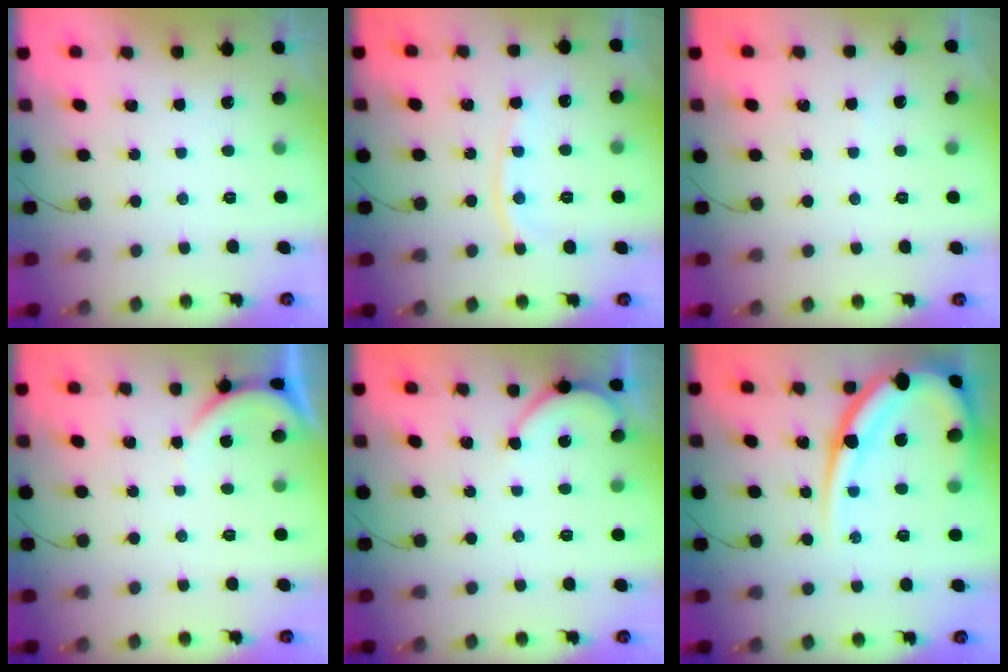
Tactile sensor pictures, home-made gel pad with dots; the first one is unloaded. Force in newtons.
{"total": 8.7, "press": 8.6, "slide": 1.2}
{"total": 2.1, "press": 2.1, "slide": 0.3}
{"total": 2.8, "press": 2.8, "slide": 0.5}
{"total": 4.2, "press": 4.2, "slide": 0.5}
{"total": 17.7, "press": 17.6, "slide": 1.8}